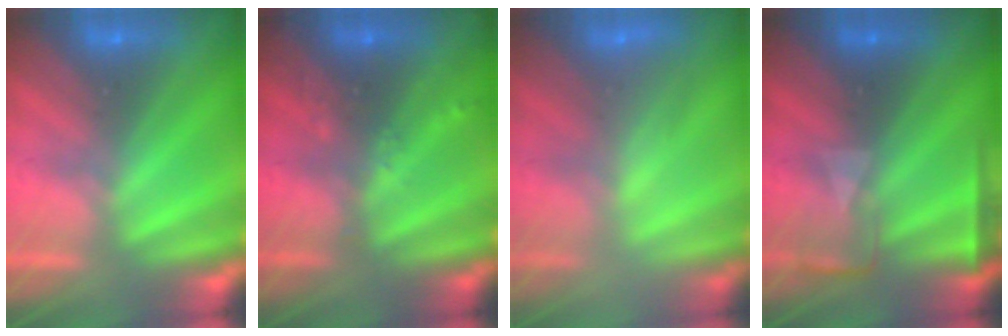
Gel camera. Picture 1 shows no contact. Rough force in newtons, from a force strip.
{"total": 3.0}
{"total": 2.2}
{"total": 2.4}